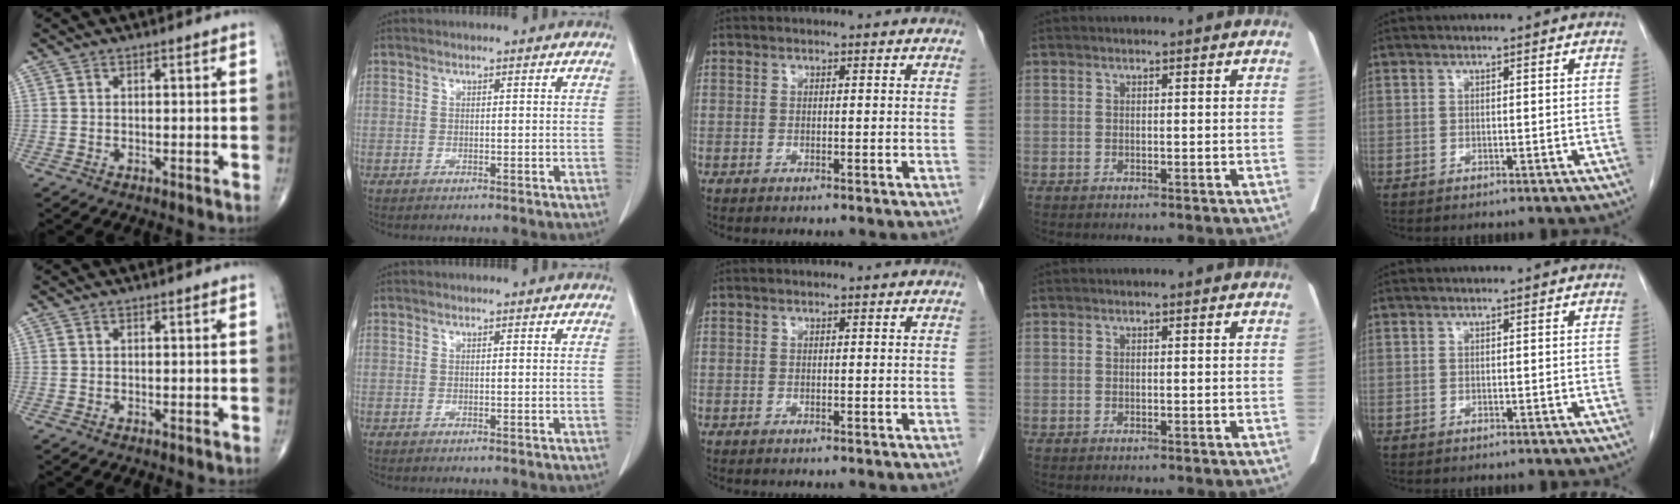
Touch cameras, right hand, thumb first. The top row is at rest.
{}